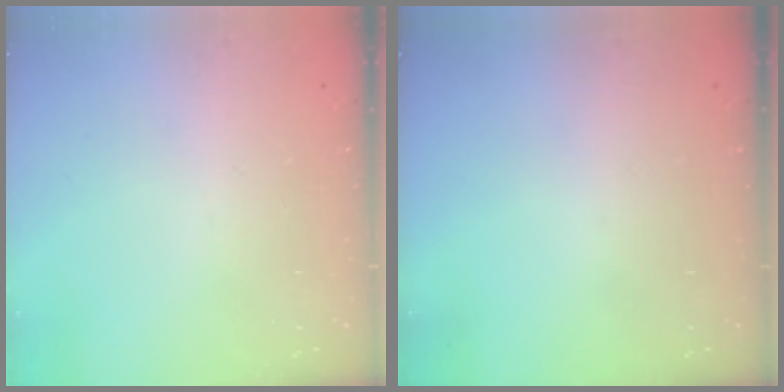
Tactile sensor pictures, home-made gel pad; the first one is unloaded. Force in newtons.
{"total": 0.0}